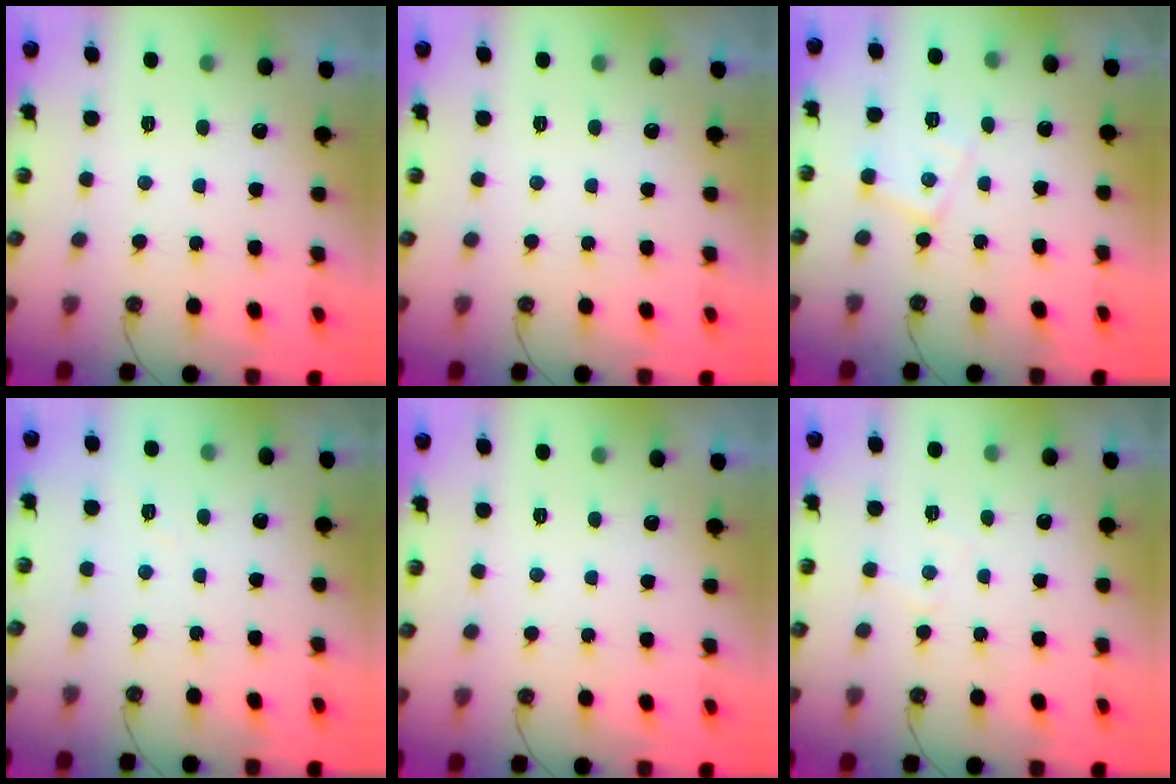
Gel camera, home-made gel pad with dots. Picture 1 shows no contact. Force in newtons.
{"total": 0.0}
{"total": 9.1, "press": 9.1, "slide": 0.6}
{"total": 3.0, "press": 3.0, "slide": 0.3}
{"total": 0.0}
{"total": 3.2, "press": 3.2, "slide": 0.4}